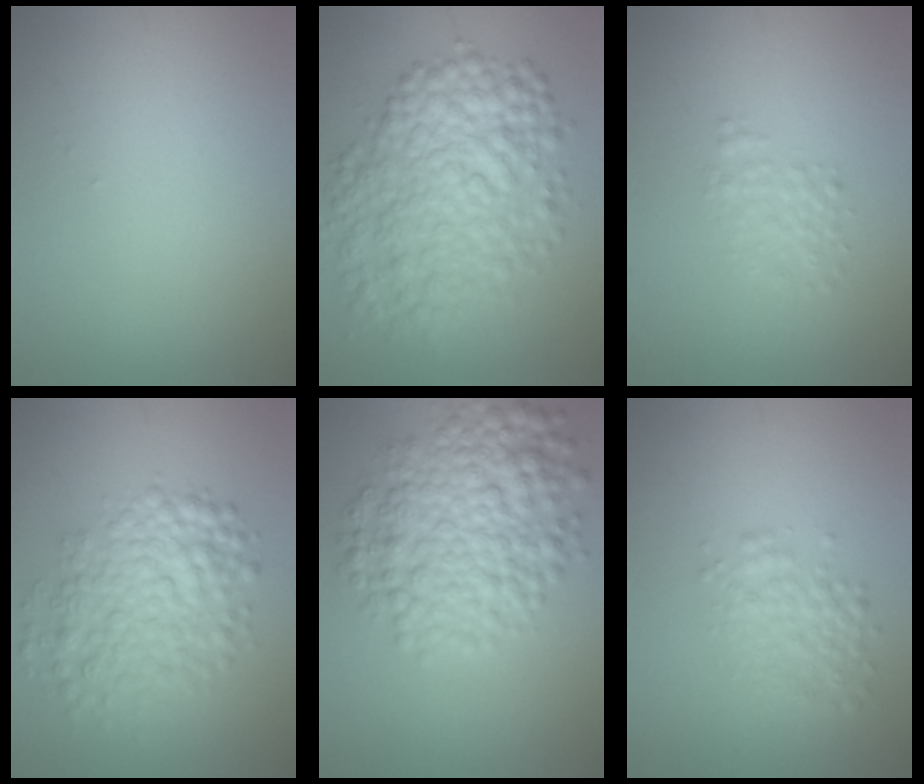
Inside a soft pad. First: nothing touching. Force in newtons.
{"total": 8.1, "press": 8.1, "slide": 0.1}
{"total": 1.6, "press": 1.6, "slide": 0.0}
{"total": 5.9, "press": 5.9, "slide": 0.2}
{"total": 7.5, "press": 7.5, "slide": 0.1}
{"total": 2.6, "press": 2.6, "slide": 0.1}